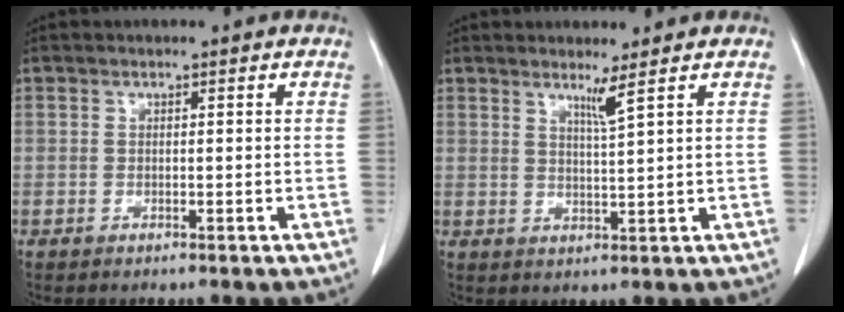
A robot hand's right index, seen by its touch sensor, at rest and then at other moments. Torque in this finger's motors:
{"motor_torque": [0.02, 0.18, 0.01, 0.02]}